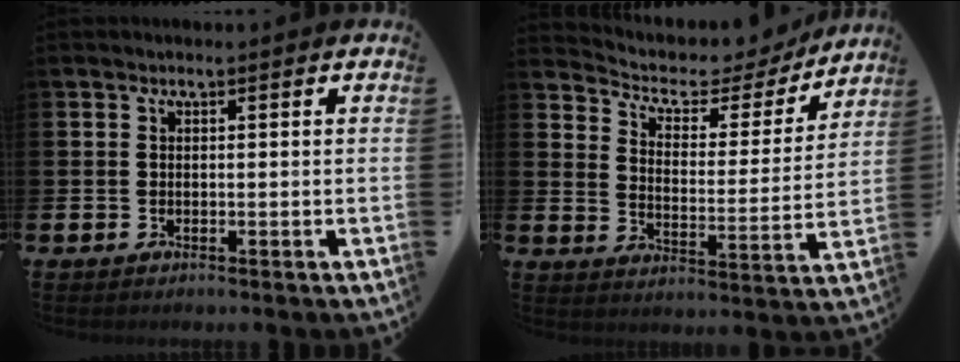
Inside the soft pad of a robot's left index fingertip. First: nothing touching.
{"total": 4.3, "force": [3.7, 2.1, 0.8], "torque": [-0.040, -0.037, 0.053]}